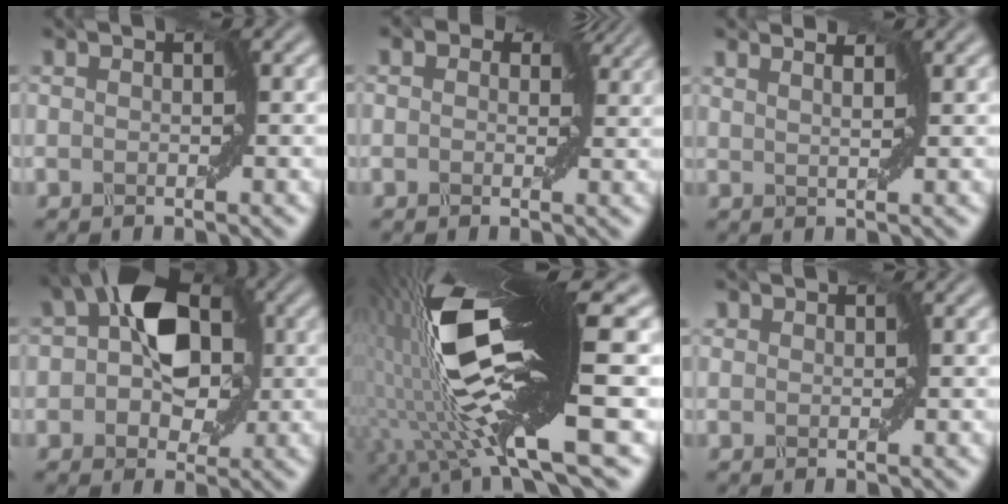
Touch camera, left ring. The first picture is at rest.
{"total": 4.3, "force": [1.7, 2.8, 2.8], "torque": [-0.049, 0.006, 0.025]}
{"total": 1.3, "force": [1.2, -0.2, 0.3], "torque": [-0.006, -0.002, 0.024]}
{"total": 7.5, "force": [1.4, 5.0, 5.5], "torque": [-0.059, 0.017, 0.016]}
{"total": 15.5, "force": [2.1, 3.4, 15.0], "torque": [-0.295, 0.004, 0.049]}
{"total": 1.2, "force": [0.7, 0.9, 0.3], "torque": [0.005, 0.009, -0.001]}